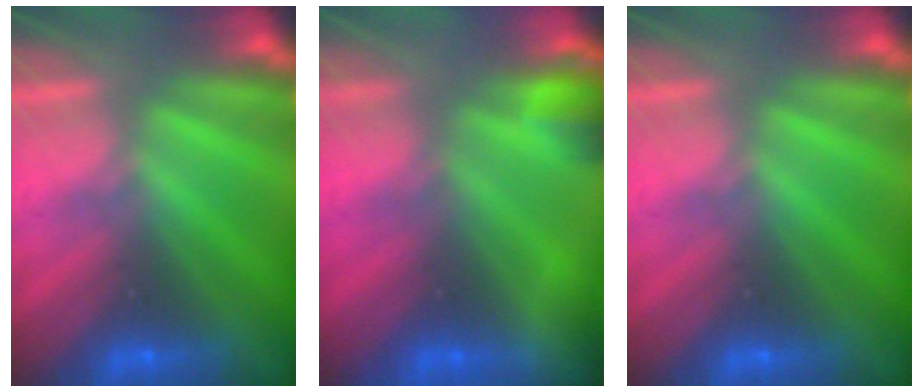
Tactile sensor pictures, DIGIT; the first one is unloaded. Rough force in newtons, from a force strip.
{"total": 4.9}
{"total": 0.0}